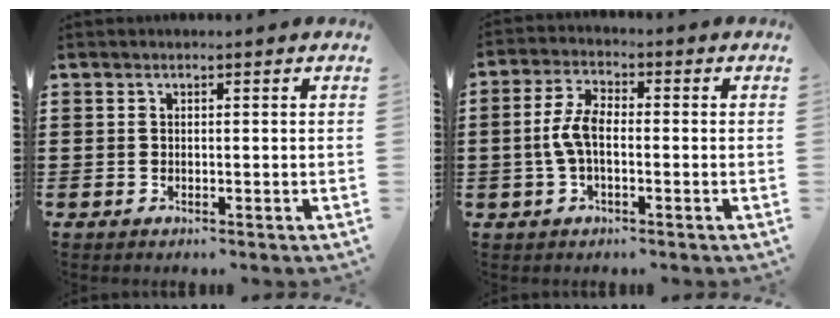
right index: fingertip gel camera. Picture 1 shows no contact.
{"total": 5.6, "force": [-0.8, 2.6, 4.9], "torque": [-0.115, -0.001, -0.023]}